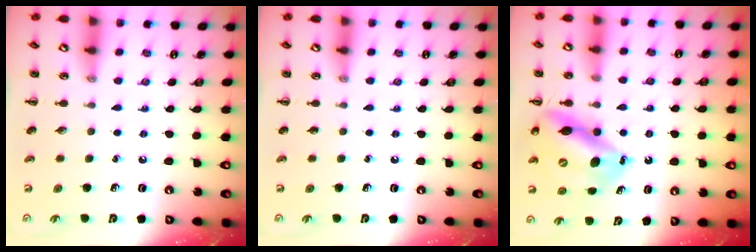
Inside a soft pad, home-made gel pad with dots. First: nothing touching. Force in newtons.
{"total": 0.0}
{"total": 14.1, "press": 13.4, "slide": 4.4}